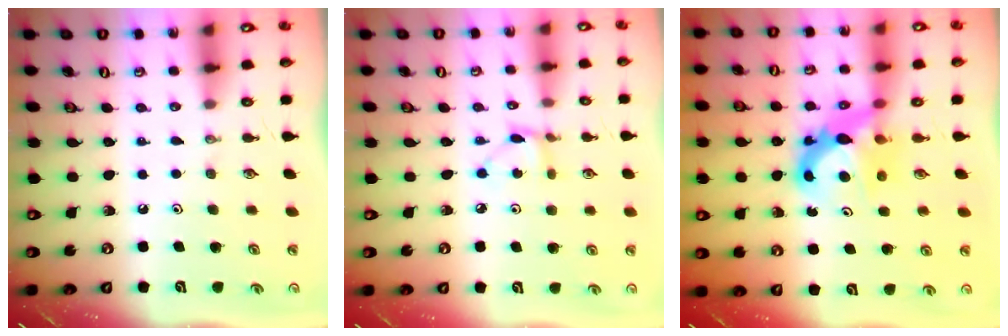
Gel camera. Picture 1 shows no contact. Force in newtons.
{"total": 4.0, "press": 4.0, "slide": 0.4}
{"total": 7.8, "press": 7.8, "slide": 0.6}